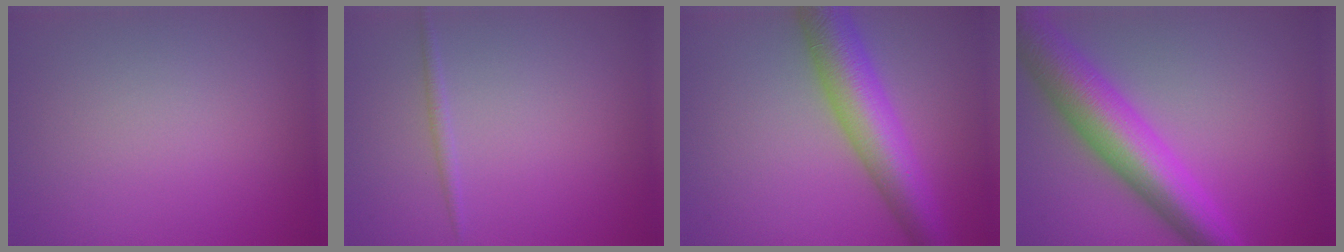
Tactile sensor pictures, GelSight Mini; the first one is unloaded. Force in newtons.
{"total": 0.7, "press": 0.7, "slide": 0.0}
{"total": 7.9, "press": 7.9, "slide": 0.2}
{"total": 8.7, "press": 8.7, "slide": 0.1}